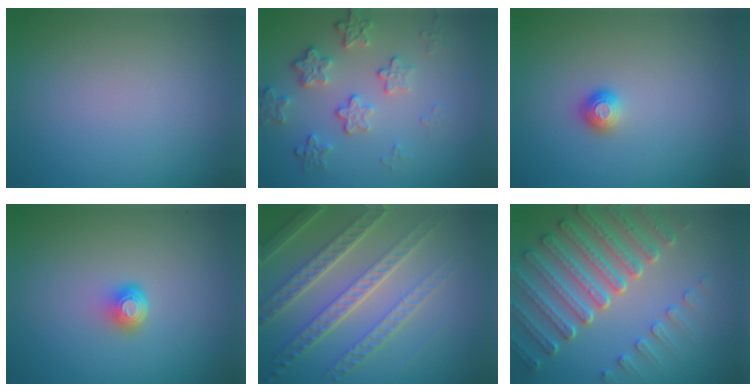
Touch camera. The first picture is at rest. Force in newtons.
{"total": 4.0, "press": 3.0, "slide": 2.6}
{"total": 1.1, "press": 1.0, "slide": 0.4}
{"total": 1.9, "press": 1.3, "slide": 1.4}
{"total": 7.9, "press": 5.4, "slide": 5.8}
{"total": 7.6, "press": 5.6, "slide": 5.1}